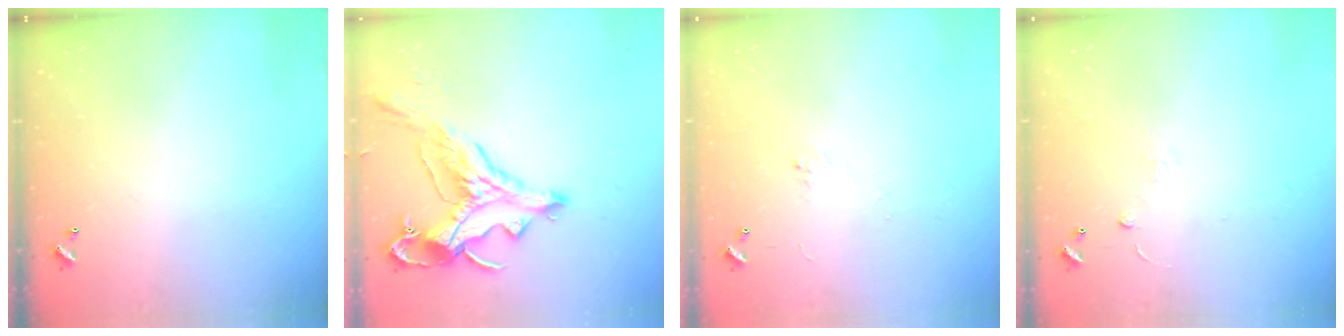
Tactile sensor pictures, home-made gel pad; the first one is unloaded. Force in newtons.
{"total": 3.2, "press": 2.8, "slide": 1.6}
{"total": 0.6, "press": 0.3, "slide": 0.5}
{"total": 1.6, "press": 1.5, "slide": 0.4}